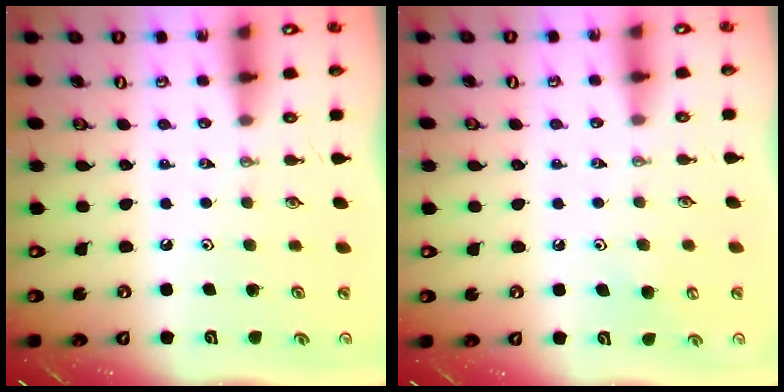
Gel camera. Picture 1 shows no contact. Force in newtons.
{"total": 4.4, "press": 4.4, "slide": 0.5}